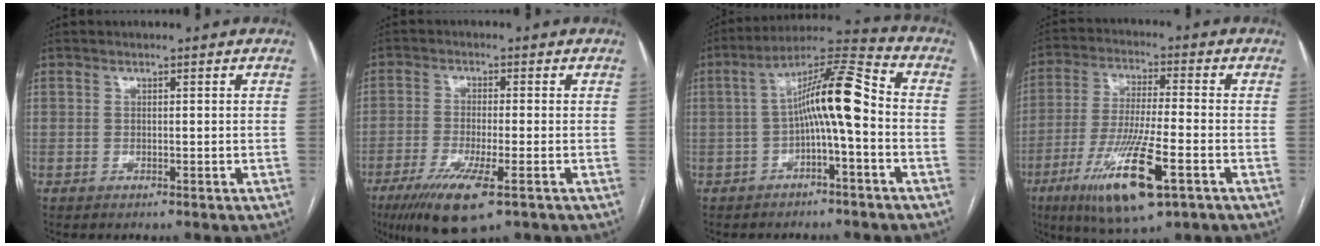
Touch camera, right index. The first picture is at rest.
{"total": 10.0, "force": [-5.6, 1.6, 8.1], "torque": [-0.145, -0.026, -0.093]}
{"total": 10.9, "force": [-1.1, 1.2, 10.8], "torque": [-0.183, 0.036, -0.021]}
{"total": 15.0, "force": [-6.9, 2.1, 13.1], "torque": [-0.257, -0.031, -0.118]}